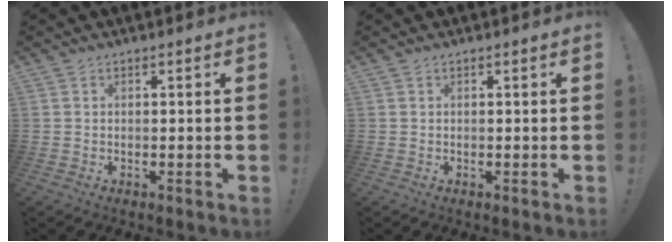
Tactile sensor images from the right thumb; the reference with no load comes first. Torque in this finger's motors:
{"motor_torque": [0.00, 0.00, -0.13, 0.08, 0.00]}